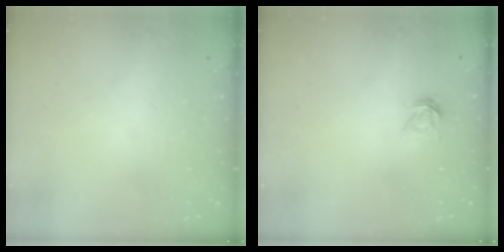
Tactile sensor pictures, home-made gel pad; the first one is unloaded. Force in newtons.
{"total": 6.0, "press": 6.0, "slide": 0.4}